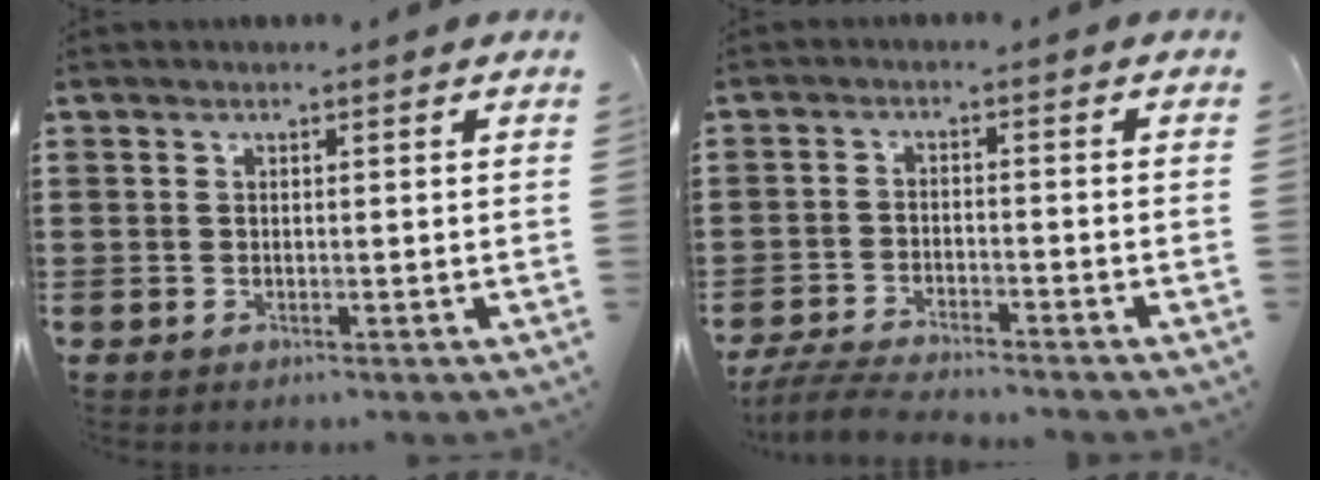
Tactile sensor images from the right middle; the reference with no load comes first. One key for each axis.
{"total": 4.8, "fx": -4.6, "fy": 0.4, "fz": 1.3, "tx": -0.033, "ty": -0.003, "tz": -0.096}